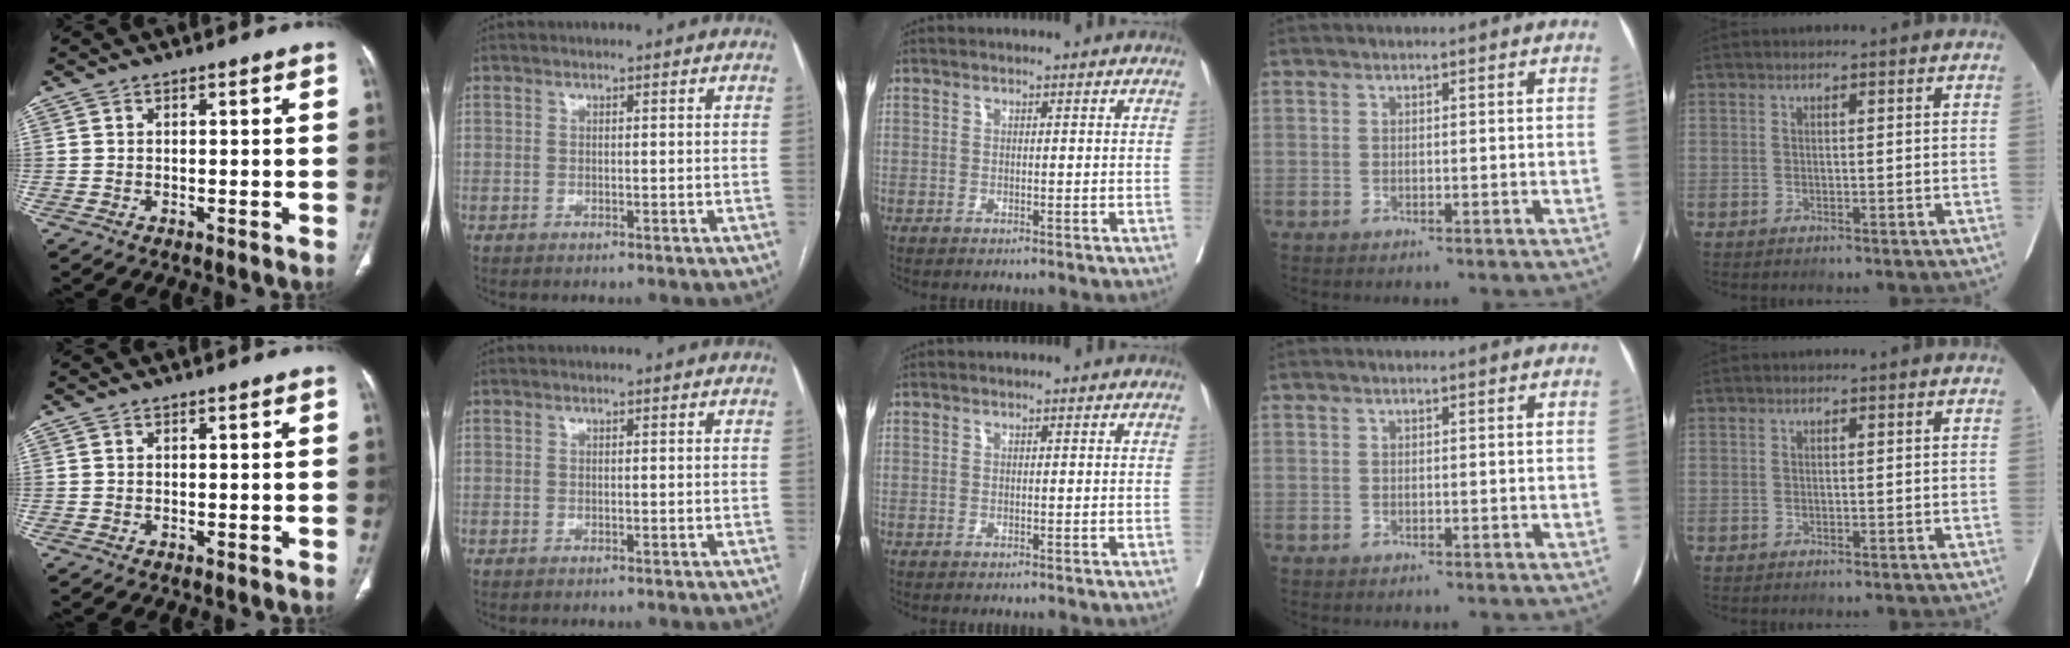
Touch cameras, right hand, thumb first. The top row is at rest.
{}